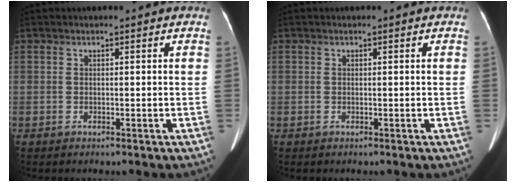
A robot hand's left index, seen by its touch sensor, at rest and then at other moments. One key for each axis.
{"total": 0.0}